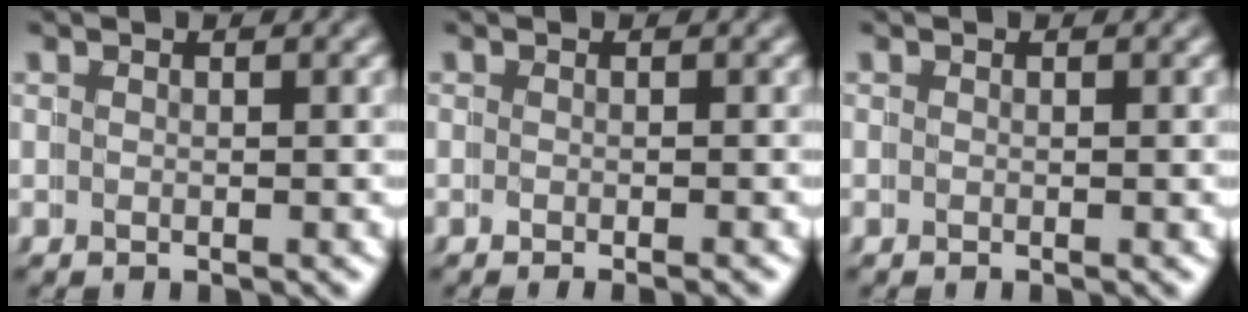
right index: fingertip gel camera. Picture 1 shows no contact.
{"total": 1.0, "force": [-0.8, 0.1, 0.6], "torque": [0.005, 0.005, -0.014]}
{"total": 0.0}